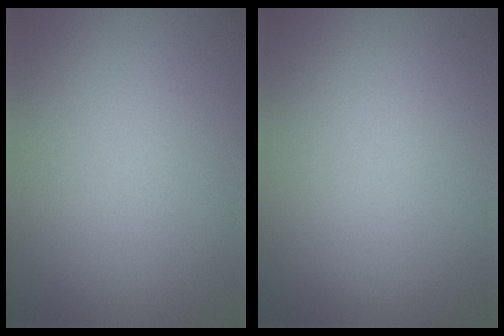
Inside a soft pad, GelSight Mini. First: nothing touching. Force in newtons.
{"total": 0.0}